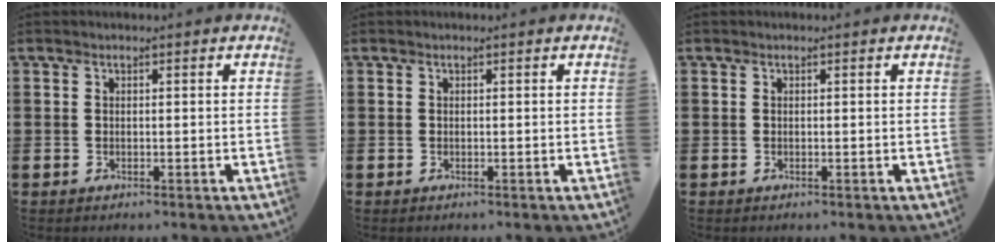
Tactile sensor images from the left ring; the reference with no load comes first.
{"total": 0.0}
{"total": 0.0}